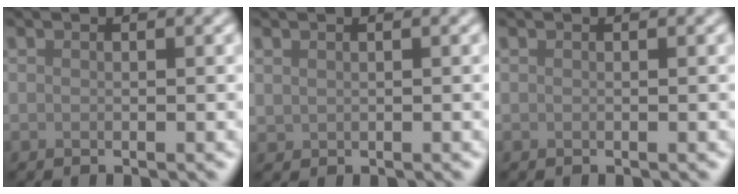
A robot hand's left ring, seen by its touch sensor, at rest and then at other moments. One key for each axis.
{"total": 0.5, "fx": 0.4, "fy": 0.3, "fz": 0.1, "tx": -0.002, "ty": -0.001, "tz": 0.012}
{"total": 0.0}